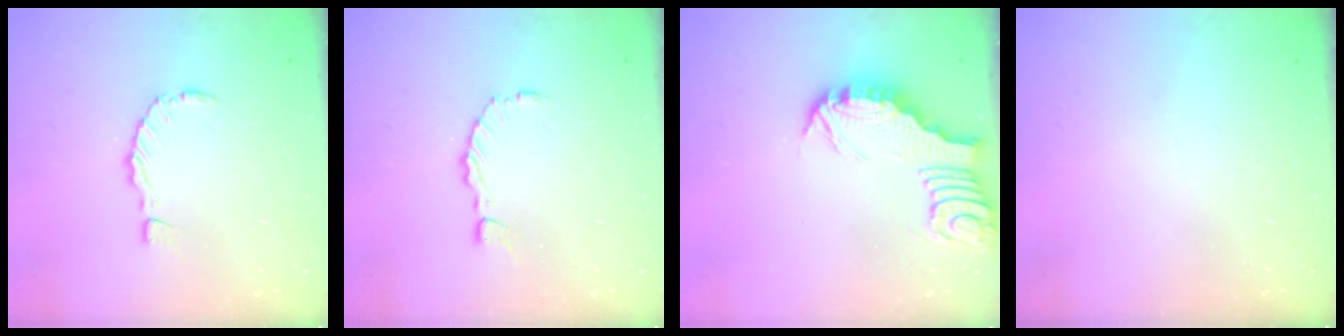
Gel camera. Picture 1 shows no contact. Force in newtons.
{"total": 0.0}
{"total": 3.2, "press": 3.2, "slide": 0.4}
{"total": 0.0}